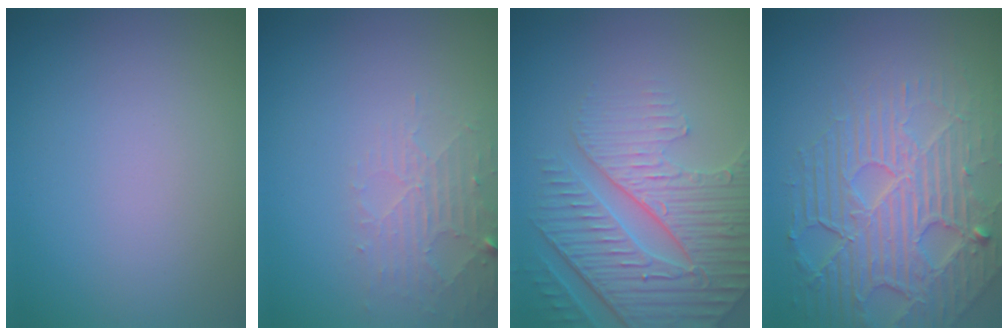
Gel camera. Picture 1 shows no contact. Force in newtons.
{"total": 2.2, "press": 2.2, "slide": 0.5}
{"total": 7.3, "press": 5.5, "slide": 4.7}
{"total": 7.8, "press": 5.5, "slide": 5.6}